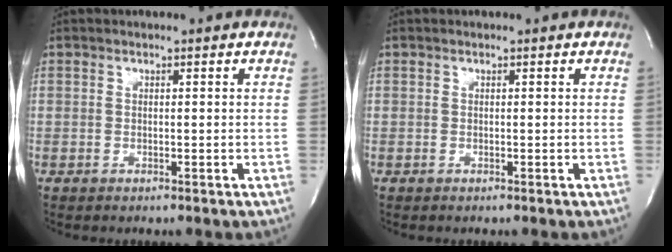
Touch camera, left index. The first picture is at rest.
{"total": 0.0}